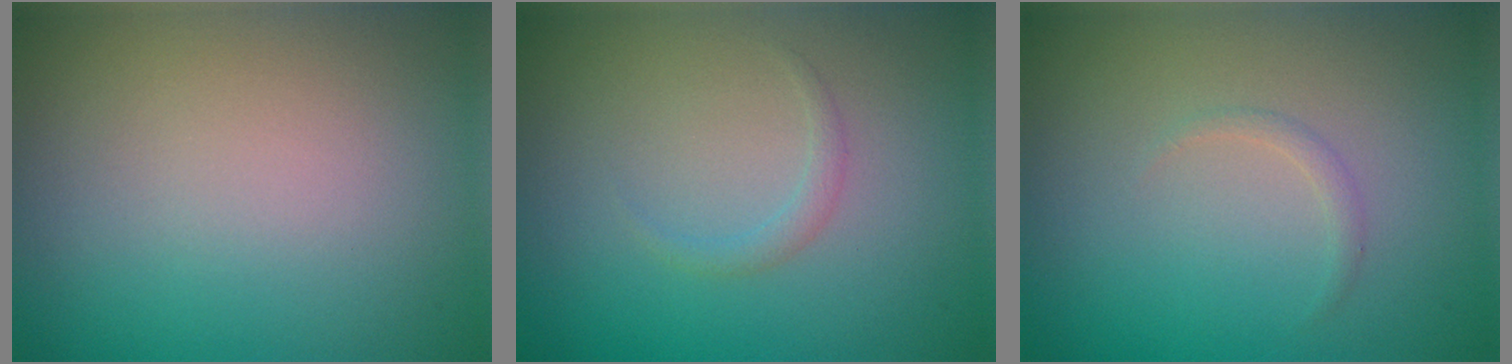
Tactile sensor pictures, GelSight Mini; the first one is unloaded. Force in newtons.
{"total": 0.8, "press": 0.8, "slide": 0.1}
{"total": 0.7, "press": 0.7, "slide": 0.1}